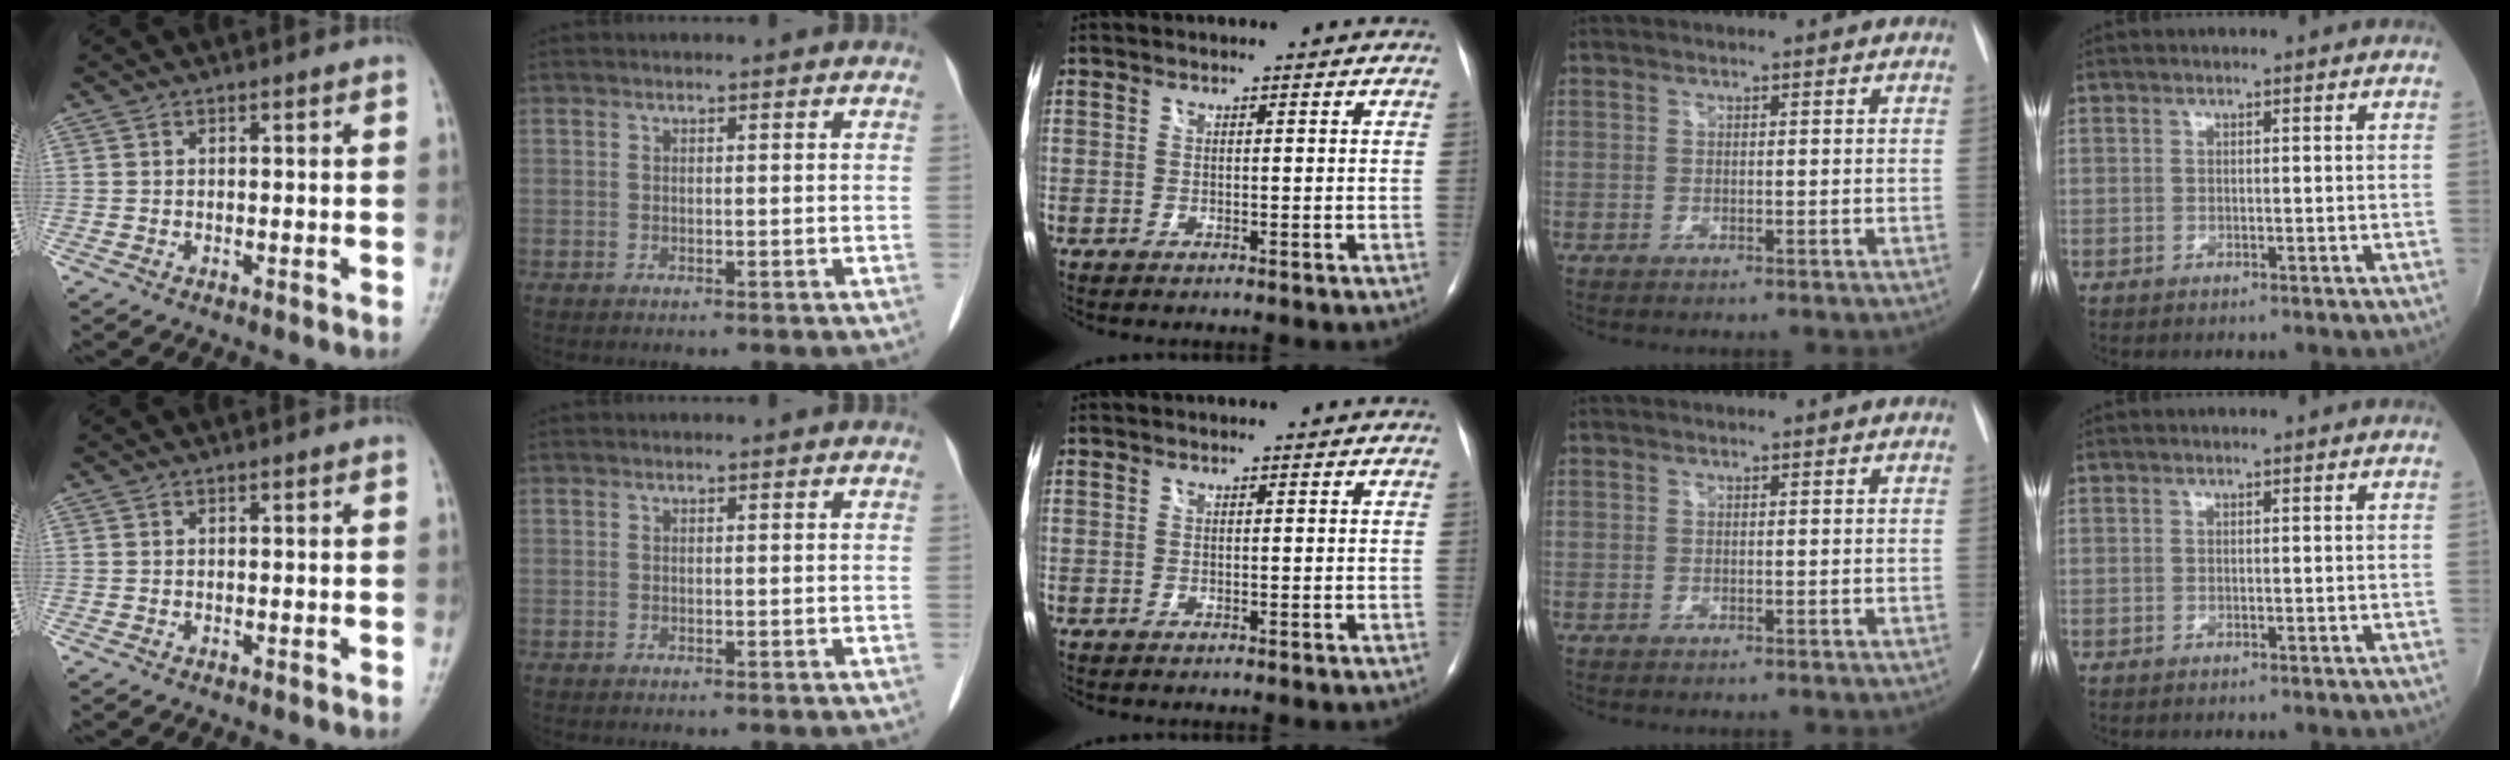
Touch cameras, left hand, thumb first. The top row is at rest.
{}